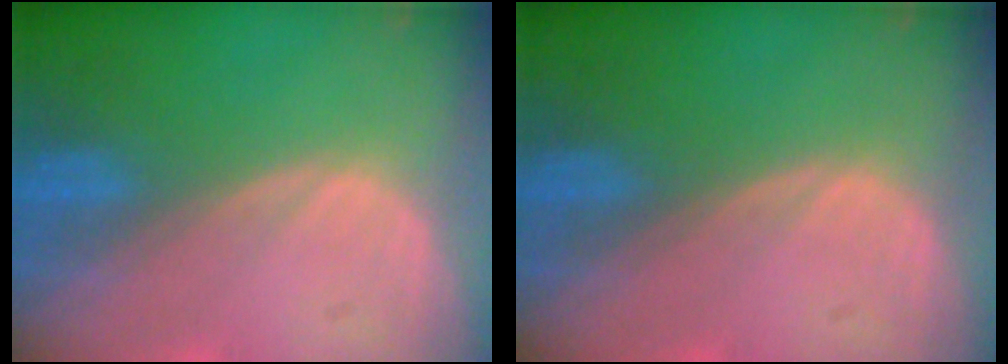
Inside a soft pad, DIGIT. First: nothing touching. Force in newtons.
{"total": 0.0}